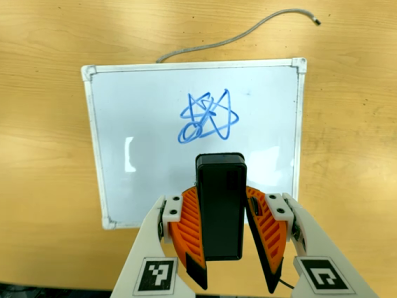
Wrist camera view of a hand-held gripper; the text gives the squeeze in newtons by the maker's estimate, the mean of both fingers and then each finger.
{"total": 6.0, "left": 5.8, "right": 6.3}